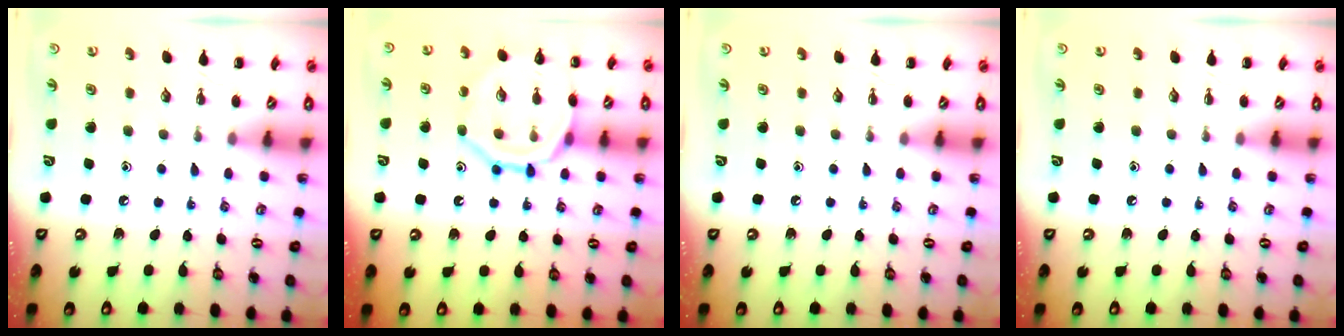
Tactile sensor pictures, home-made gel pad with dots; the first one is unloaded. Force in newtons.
{"total": 12.8, "press": 12.8, "slide": 0.8}
{"total": 0.0}
{"total": 0.0}